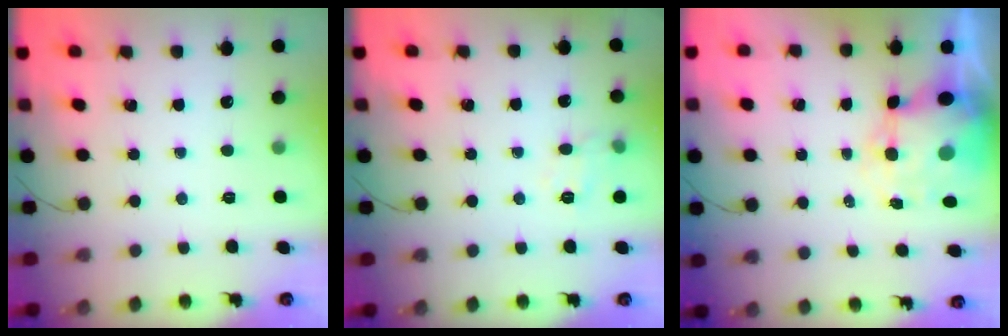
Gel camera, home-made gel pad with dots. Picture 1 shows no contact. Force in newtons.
{"total": 8.1, "press": 8.1, "slide": 0.9}
{"total": 9.4, "press": 9.2, "slide": 2.1}